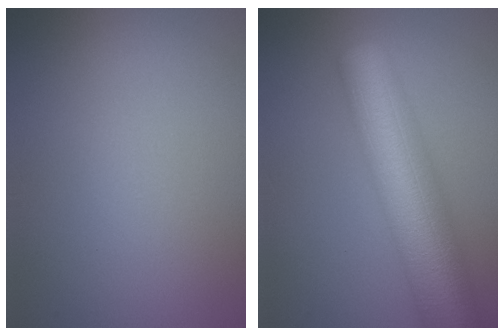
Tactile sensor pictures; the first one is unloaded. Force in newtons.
{"total": 11.1, "press": 11.1, "slide": 0.5}